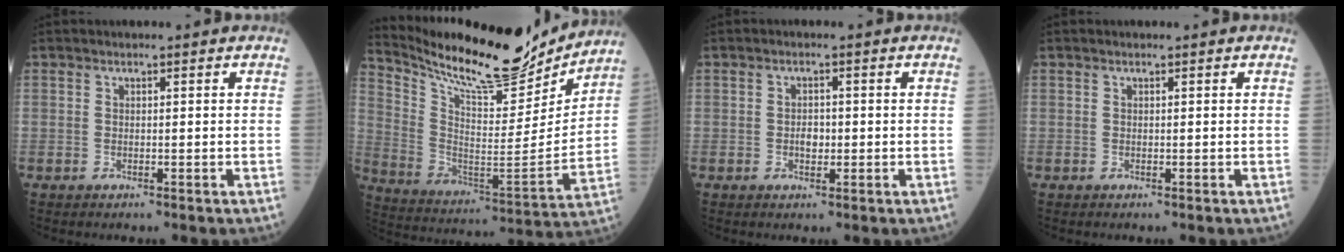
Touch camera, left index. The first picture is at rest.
{"total": 20.5, "force": [18.7, 3.7, 7.7], "torque": [-0.152, -0.042, 0.294]}
{"total": 2.0, "force": [-1.2, 1.0, 1.2], "torque": [-0.018, -0.003, -0.017]}
{"total": 0.0}